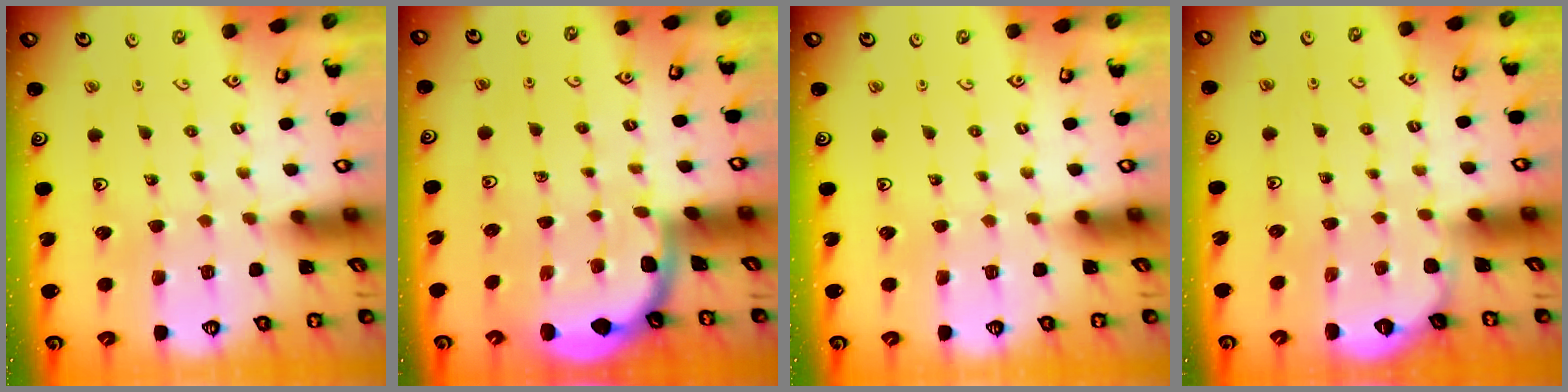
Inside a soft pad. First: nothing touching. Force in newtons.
{"total": 1.9, "press": 1.9, "slide": 0.0}
{"total": 0.0}
{"total": 0.0}